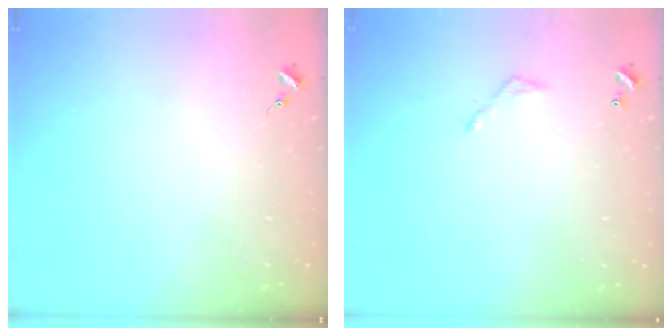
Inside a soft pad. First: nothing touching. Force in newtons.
{"total": 3.2, "press": 3.2, "slide": 0.2}